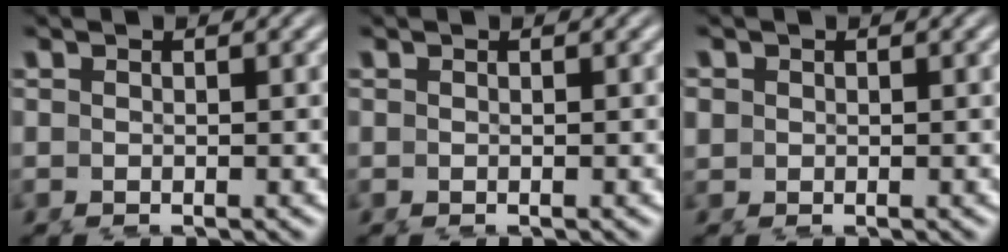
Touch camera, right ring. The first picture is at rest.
{"total": 0.0}
{"total": 1.5, "force": [0.1, 1.4, 0.3], "torque": [-0.020, -0.014, 0.011]}